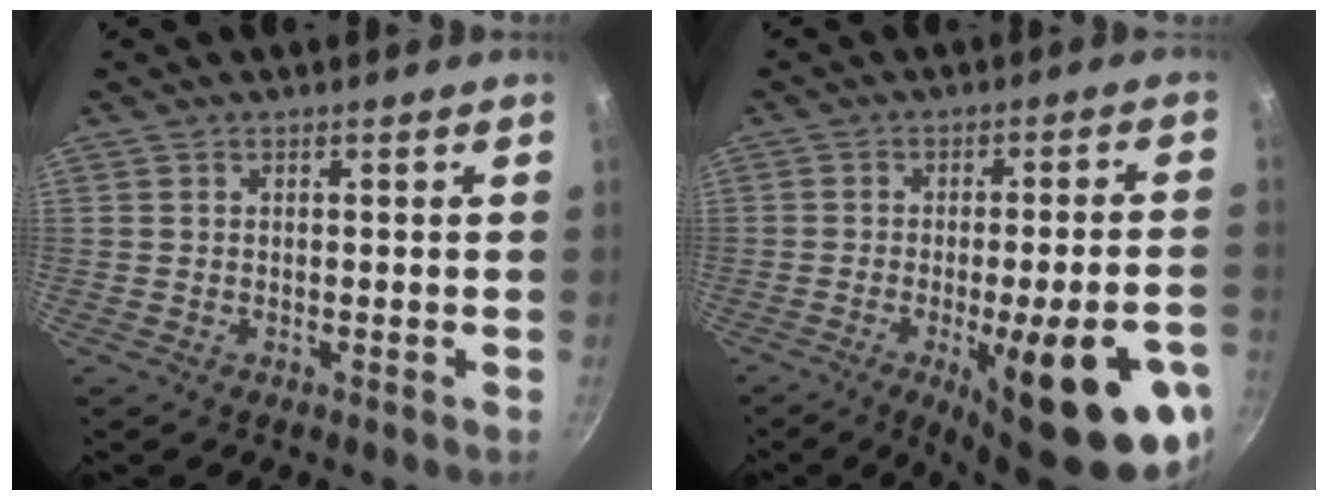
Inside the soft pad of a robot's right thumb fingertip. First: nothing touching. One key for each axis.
{"total": 21.8, "fx": -8.4, "fy": 5.5, "fz": 19.4, "tx": -0.228, "ty": 0.016, "tz": -0.105}